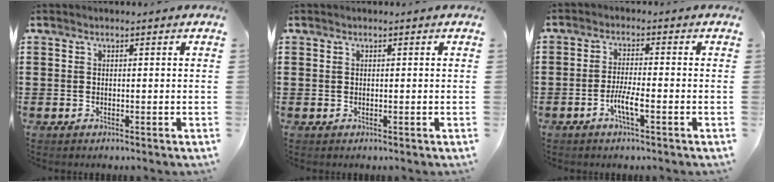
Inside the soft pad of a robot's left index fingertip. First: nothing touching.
{"total": 0.0}
{"total": 4.0, "force": [-1.7, 0.6, 3.5], "torque": [-0.073, -0.004, -0.034]}